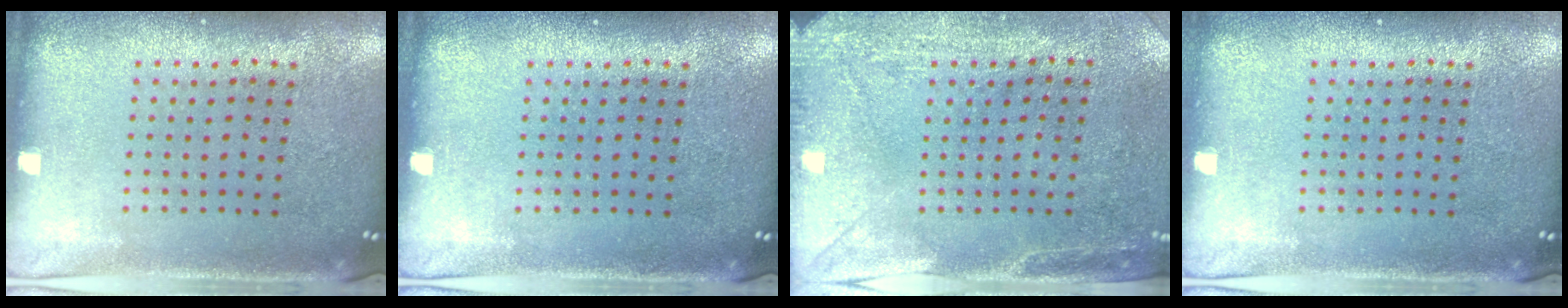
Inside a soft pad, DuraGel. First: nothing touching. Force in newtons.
{"total": 0.0}
{"total": 3.0, "press": 2.4, "slide": 1.8}
{"total": 0.0}